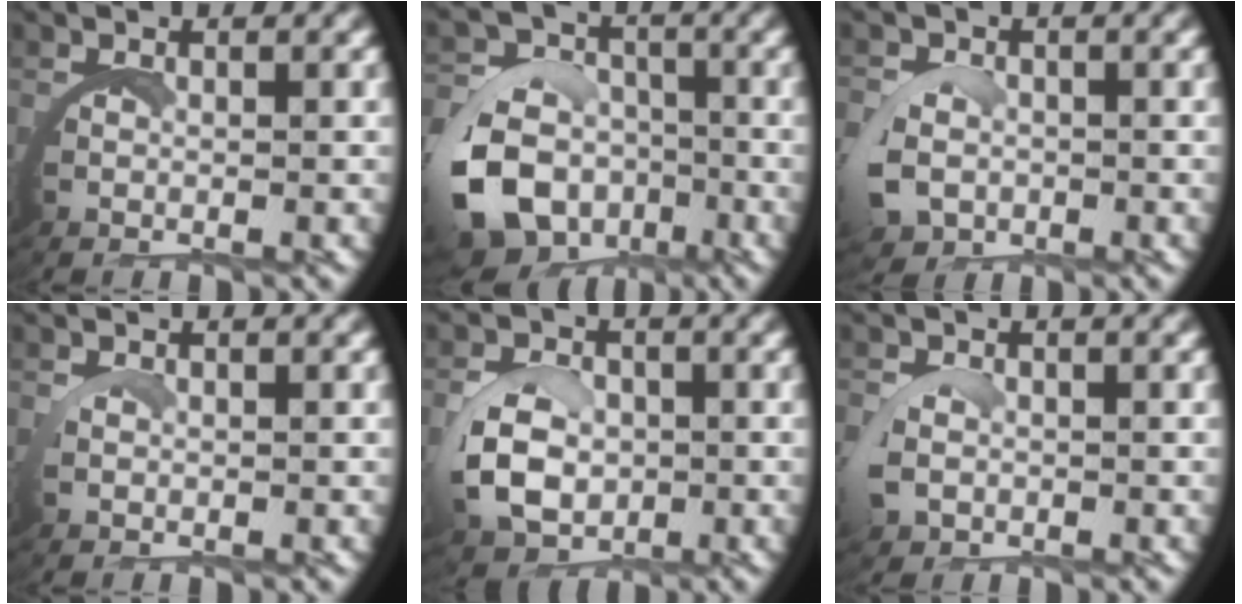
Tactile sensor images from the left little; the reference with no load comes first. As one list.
[{"total": 12.9, "force": [-5.2, 11.2, 3.9], "torque": [-0.096, -0.053, -0.089]}, {"total": 2.3, "force": [-0.5, 2.0, 1.1], "torque": [-0.033, -0.013, -0.008]}, {"total": 0.6, "force": [0.6, -0.2, 0.0], "torque": [-0.009, -0.008, 0.012]}, {"total": 4.6, "force": [-0.3, 3.5, 3.0], "torque": [-0.068, -0.012, -0.002]}, {"total": 1.1, "force": [0.0, 0.8, 0.6], "torque": [-0.032, -0.008, 0.001]}]